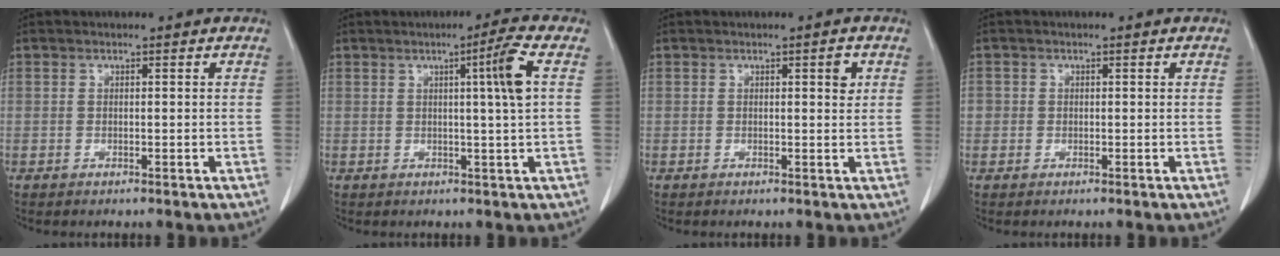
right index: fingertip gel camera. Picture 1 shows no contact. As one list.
[{"total": 5.2, "force": [1.1, -1.4, 4.9], "torque": [-0.078, -0.003, 0.018]}, {"total": 1.8, "force": [0.7, 0.4, 1.6], "torque": [-0.021, 0.000, 0.009]}, {"total": 1.4, "force": [0.0, 1.4, 0.2], "torque": [0.007, 0.006, -0.002]}]